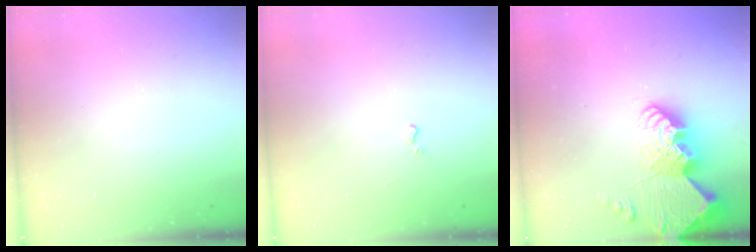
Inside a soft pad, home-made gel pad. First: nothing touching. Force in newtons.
{"total": 0.7, "press": 0.7, "slide": 0.2}
{"total": 16.8, "press": 16.7, "slide": 1.6}